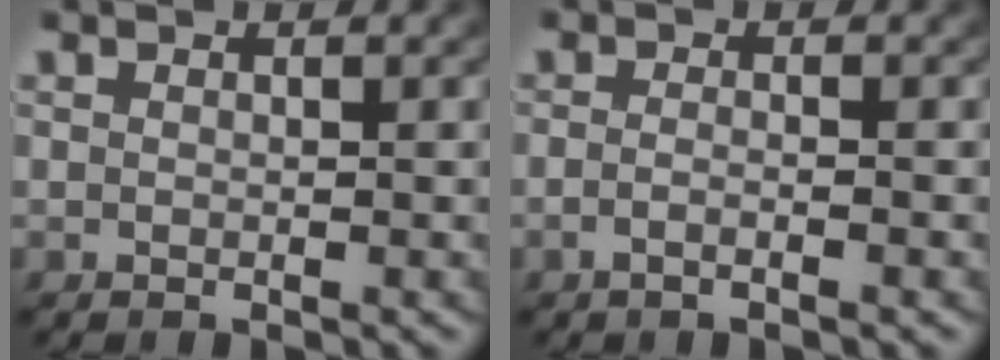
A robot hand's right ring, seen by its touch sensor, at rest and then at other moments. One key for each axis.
{"total": 1.5, "fx": -1.1, "fy": -0.1, "fz": 1.1, "tx": -0.030, "ty": -0.009, "tz": -0.016}